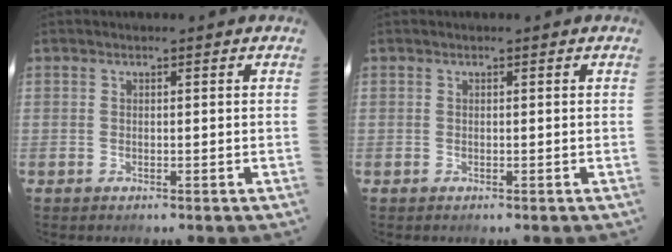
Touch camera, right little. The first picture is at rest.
{"total": 0.0}